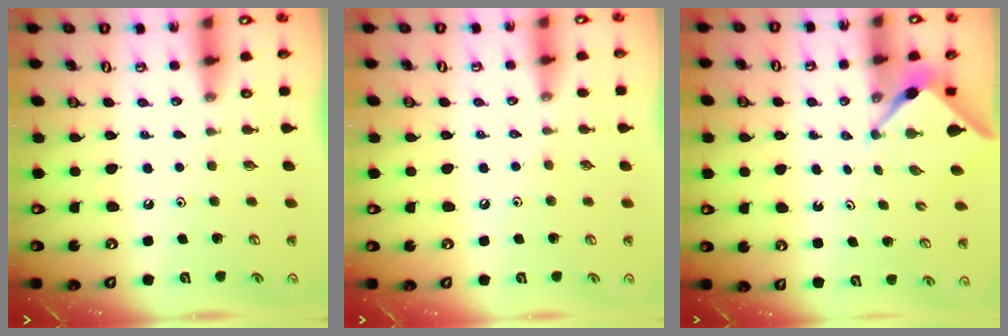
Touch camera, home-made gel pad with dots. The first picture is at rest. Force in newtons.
{"total": 2.4, "press": 2.4, "slide": 0.5}
{"total": 3.1, "press": 3.1, "slide": 0.3}